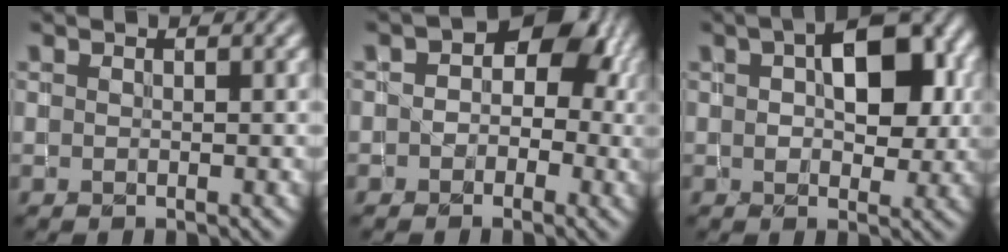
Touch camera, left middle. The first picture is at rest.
{"total": 4.6, "force": [0.1, 3.5, 3.0], "torque": [-0.005, 0.010, -0.009]}
{"total": 7.4, "force": [1.7, 4.1, 5.8], "torque": [-0.088, 0.009, 0.023]}